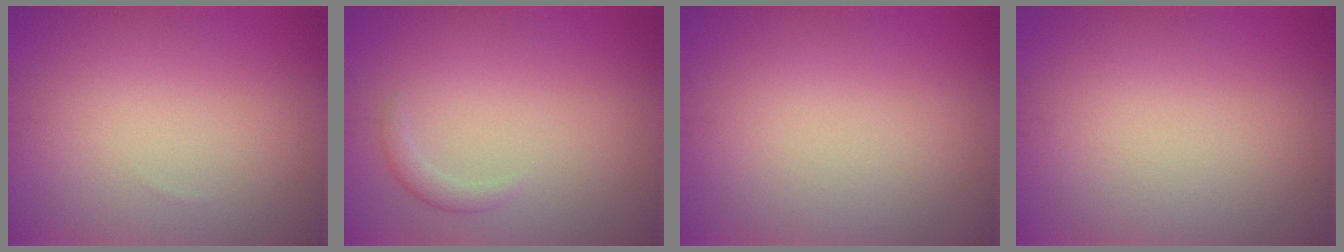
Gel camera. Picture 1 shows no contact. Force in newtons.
{"total": 1.2, "press": 1.2, "slide": 0.1}
{"total": 0.0}
{"total": 0.0}